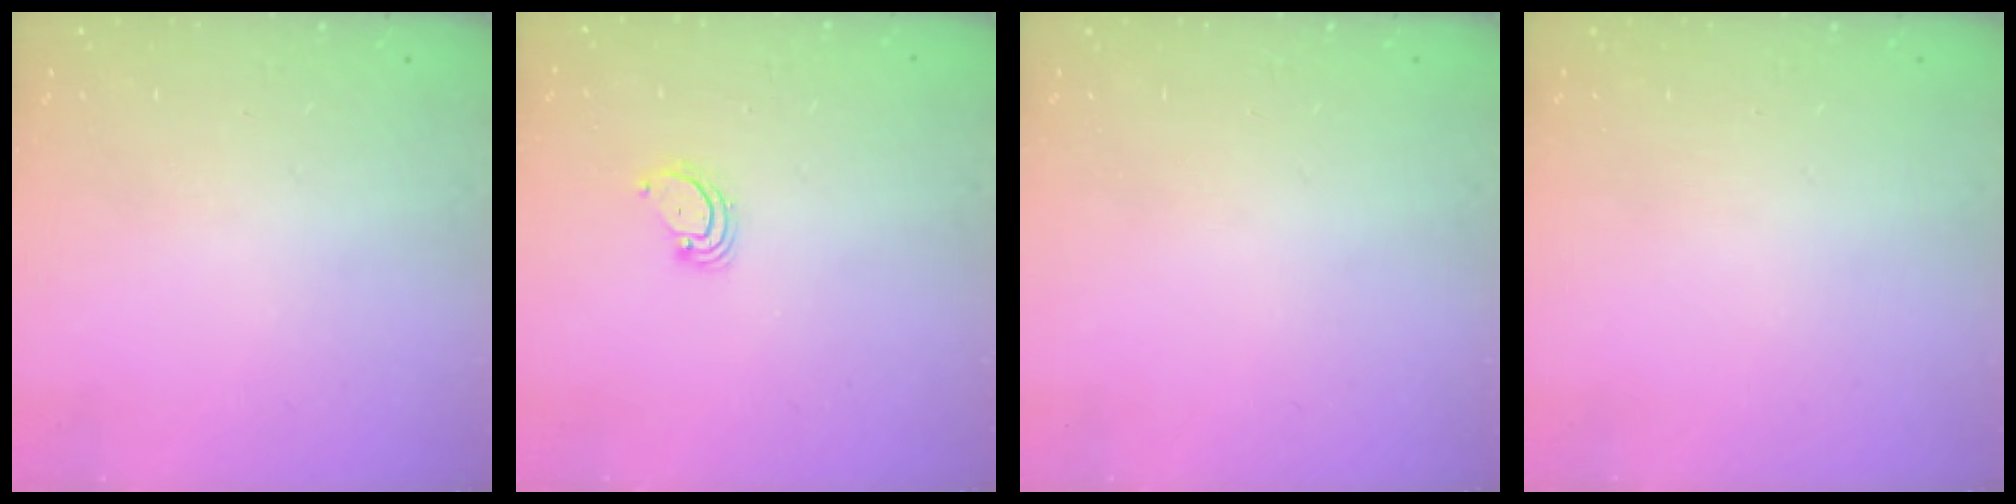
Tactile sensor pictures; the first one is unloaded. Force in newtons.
{"total": 2.8, "press": 2.8, "slide": 0.2}
{"total": 0.0}
{"total": 0.0}